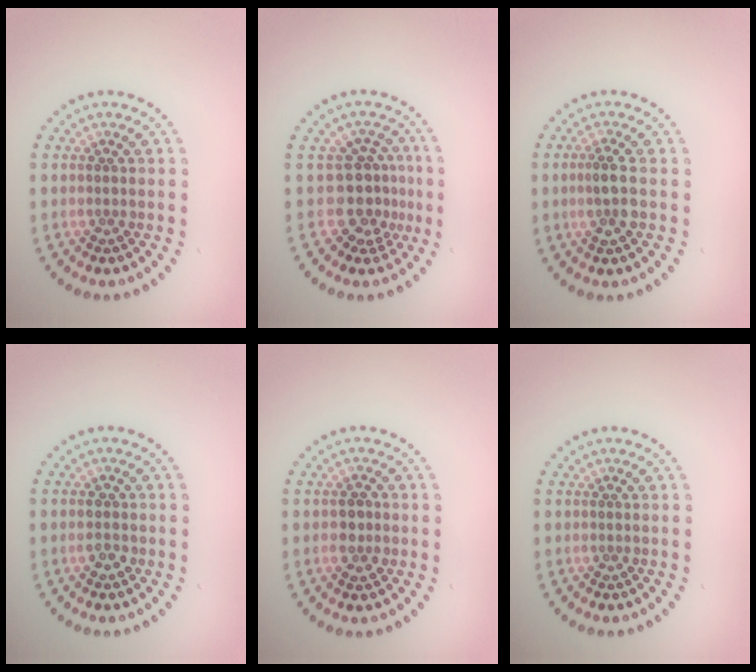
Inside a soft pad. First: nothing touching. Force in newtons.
{"total": 3.4, "press": 2.5, "slide": 2.3}
{"total": 2.0, "press": 1.9, "slide": 0.7}
{"total": 1.6, "press": 1.5, "slide": 0.1}
{"total": 1.8, "press": 1.8, "slide": 0.2}
{"total": 0.0}